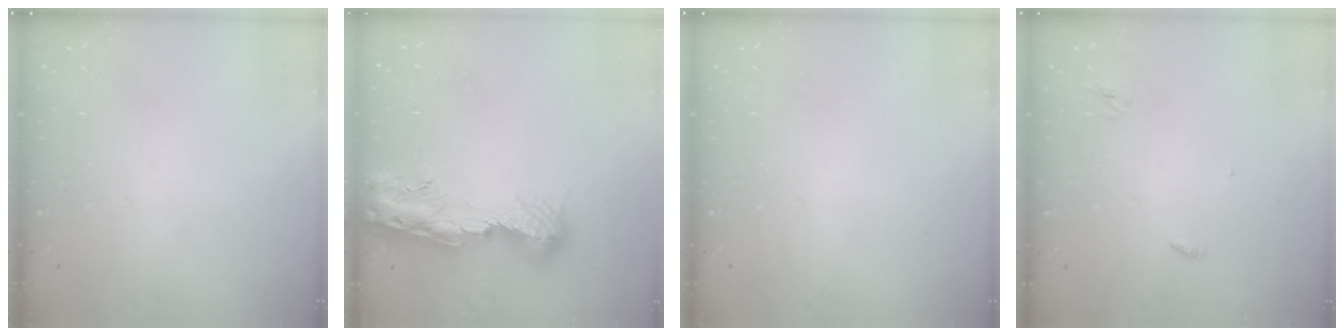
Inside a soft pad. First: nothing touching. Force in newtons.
{"total": 13.0, "press": 12.9, "slide": 1.3}
{"total": 0.0}
{"total": 2.8, "press": 2.8, "slide": 0.2}